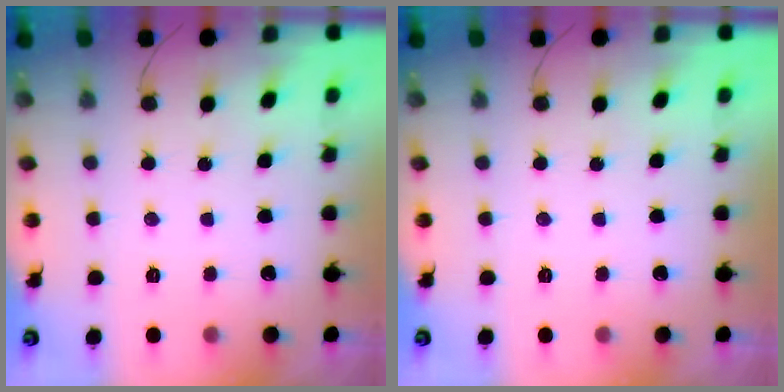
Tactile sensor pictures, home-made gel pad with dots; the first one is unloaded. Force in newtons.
{"total": 0.0}